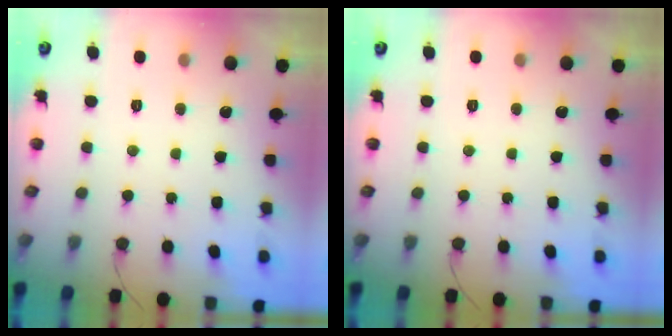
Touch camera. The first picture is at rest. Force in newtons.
{"total": 0.0}